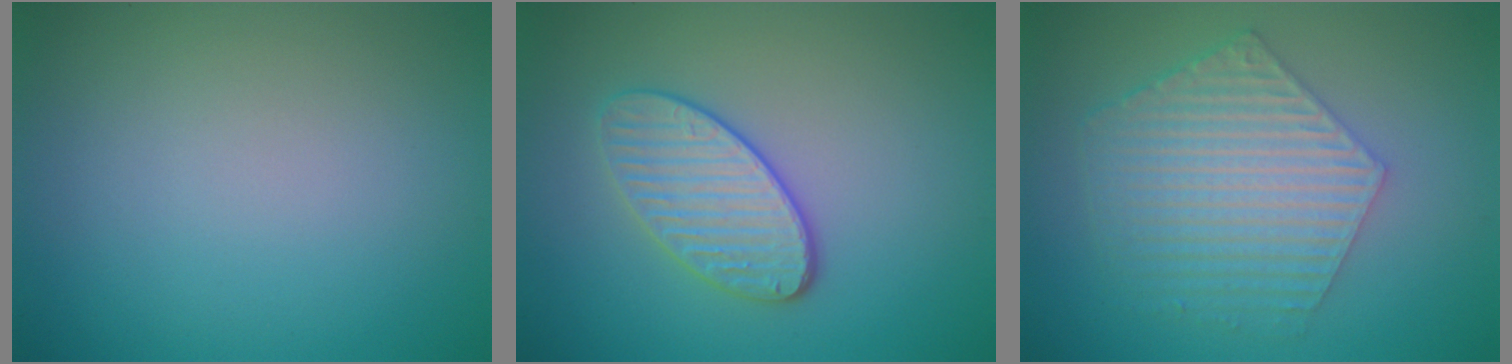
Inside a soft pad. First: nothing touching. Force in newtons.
{"total": 3.4, "press": 3.2, "slide": 1.2}
{"total": 5.9, "press": 4.3, "slide": 4.0}